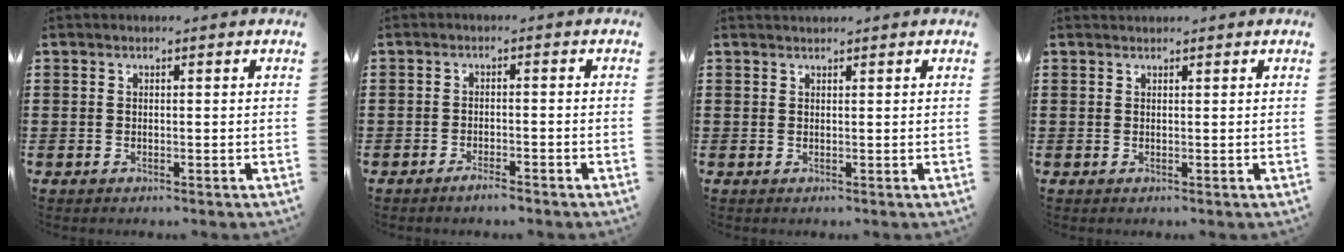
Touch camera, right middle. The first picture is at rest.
{"total": 1.8, "force": [-1.5, 0.2, 1.0], "torque": [-0.020, -0.004, -0.026]}
{"total": 0.8, "force": [0.8, 0.1, 0.0], "torque": [-0.001, -0.002, 0.016]}
{"total": 0.8, "force": [0.7, 0.2, -0.1], "torque": [0.001, 0.000, 0.014]}